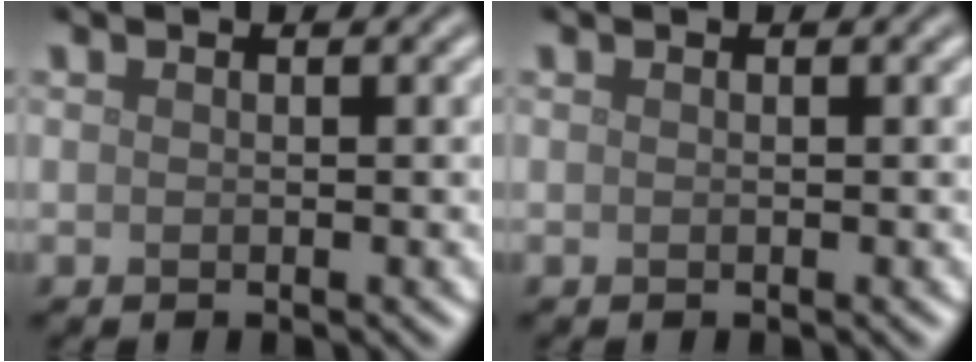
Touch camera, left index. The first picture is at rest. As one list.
[{"total": 0.0}]